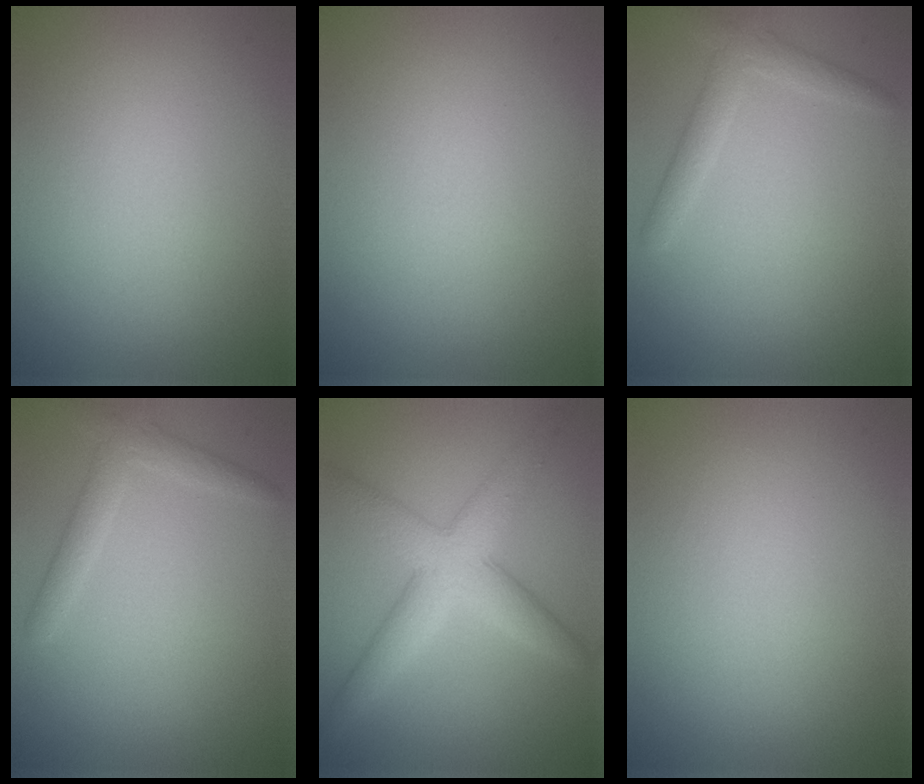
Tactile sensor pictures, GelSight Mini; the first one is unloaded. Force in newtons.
{"total": 0.0}
{"total": 2.3, "press": 2.3, "slide": 0.2}
{"total": 2.3, "press": 2.3, "slide": 0.2}
{"total": 5.3, "press": 5.3, "slide": 0.1}
{"total": 0.0}